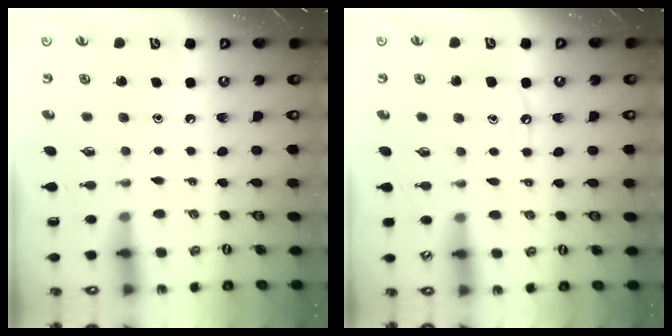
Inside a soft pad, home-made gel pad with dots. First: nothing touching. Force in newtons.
{"total": 6.1, "press": 6.1, "slide": 0.6}